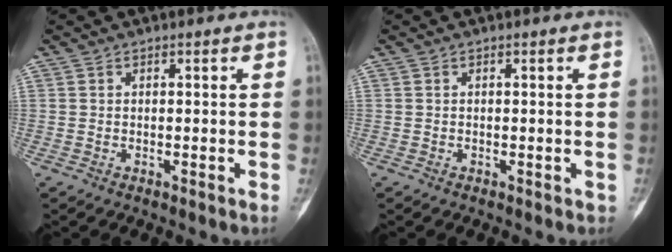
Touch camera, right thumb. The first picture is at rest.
{"total": 0.0}